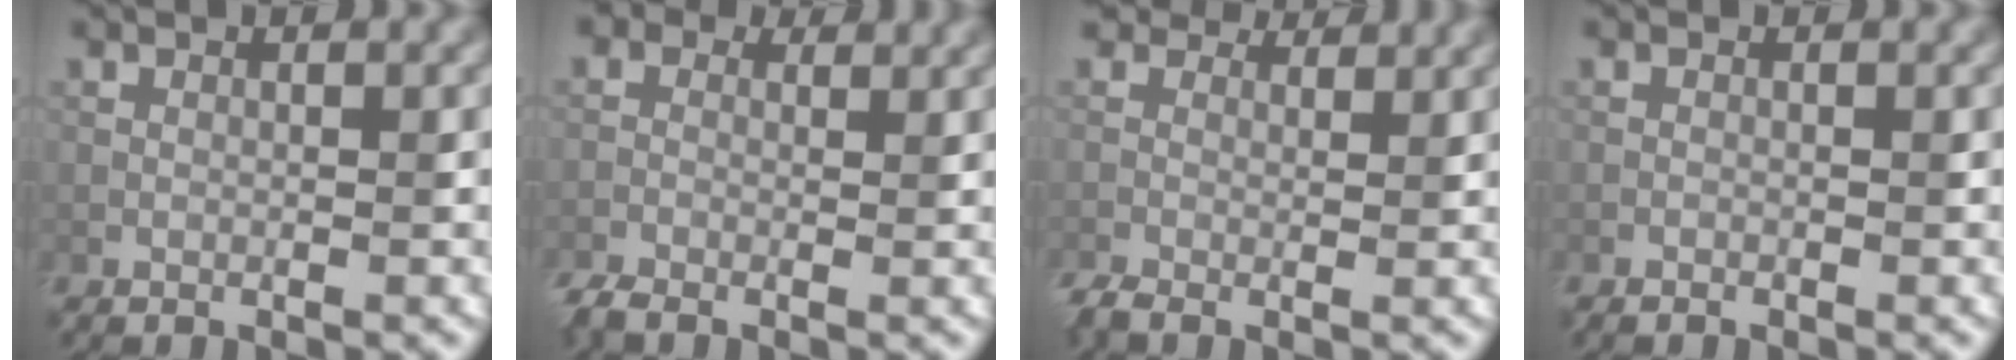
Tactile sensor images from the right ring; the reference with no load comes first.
{"total": 3.3, "force": [-0.9, 2.4, 2.1], "torque": [-0.043, -0.001, -0.018]}
{"total": 4.1, "force": [2.1, 2.4, 2.5], "torque": [-0.055, -0.001, 0.023]}
{"total": 0.5, "force": [-0.5, 0.0, 0.0], "torque": [-0.004, -0.002, -0.008]}